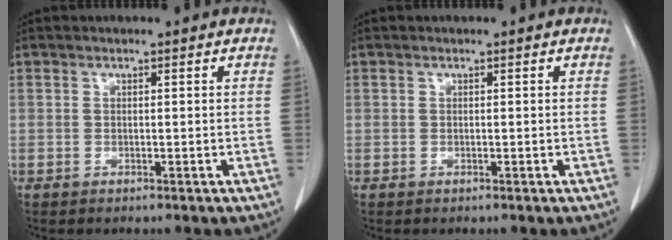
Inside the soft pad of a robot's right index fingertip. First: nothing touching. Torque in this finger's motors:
{"motor_torque": [-0.01, 0.04, -0.02, -0.01]}